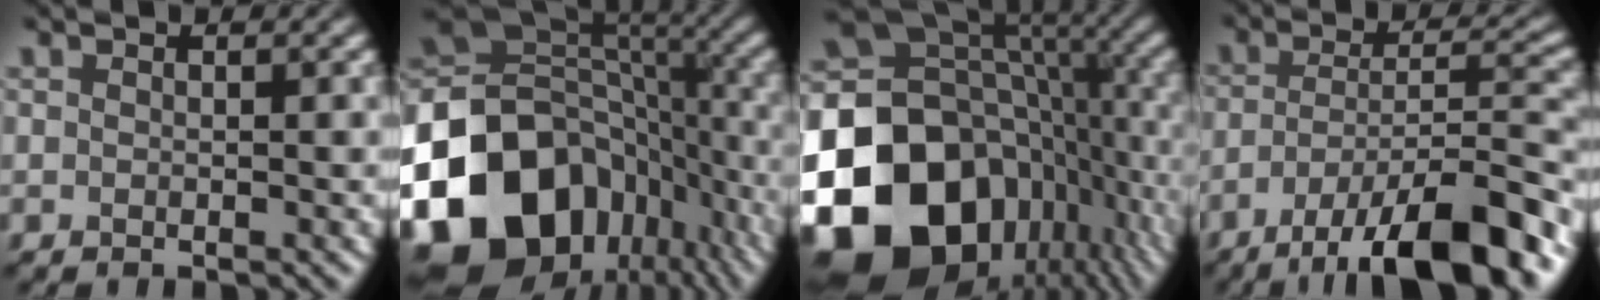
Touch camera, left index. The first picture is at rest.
{"total": 18.5, "force": [-8.3, 13.7, 9.3], "torque": [-0.218, -0.020, -0.141]}
{"total": 21.4, "force": [-6.8, 16.3, 12.0], "torque": [-0.252, -0.007, -0.112]}
{"total": 11.9, "force": [-7.5, 3.0, 8.7], "torque": [-0.133, 0.002, -0.129]}